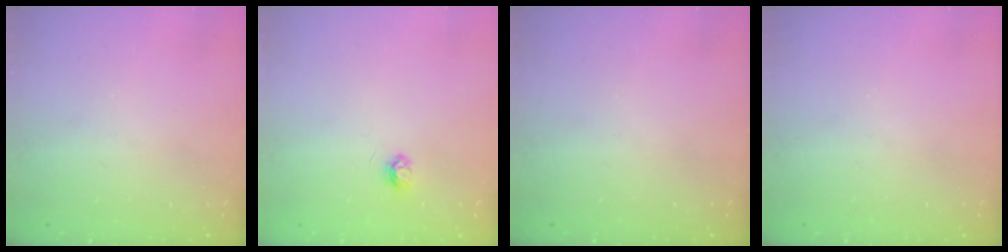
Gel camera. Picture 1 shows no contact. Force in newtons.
{"total": 3.8, "press": 3.8, "slide": 0.5}
{"total": 0.0}
{"total": 0.0}